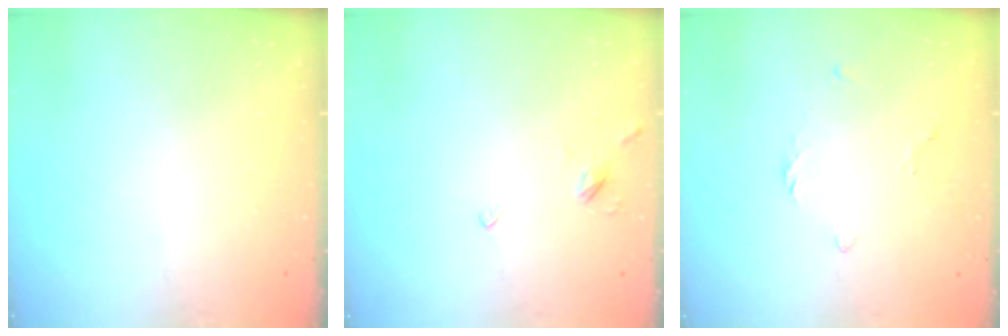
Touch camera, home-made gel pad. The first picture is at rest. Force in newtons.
{"total": 2.7, "press": 2.6, "slide": 0.7}
{"total": 2.1, "press": 2.0, "slide": 0.6}